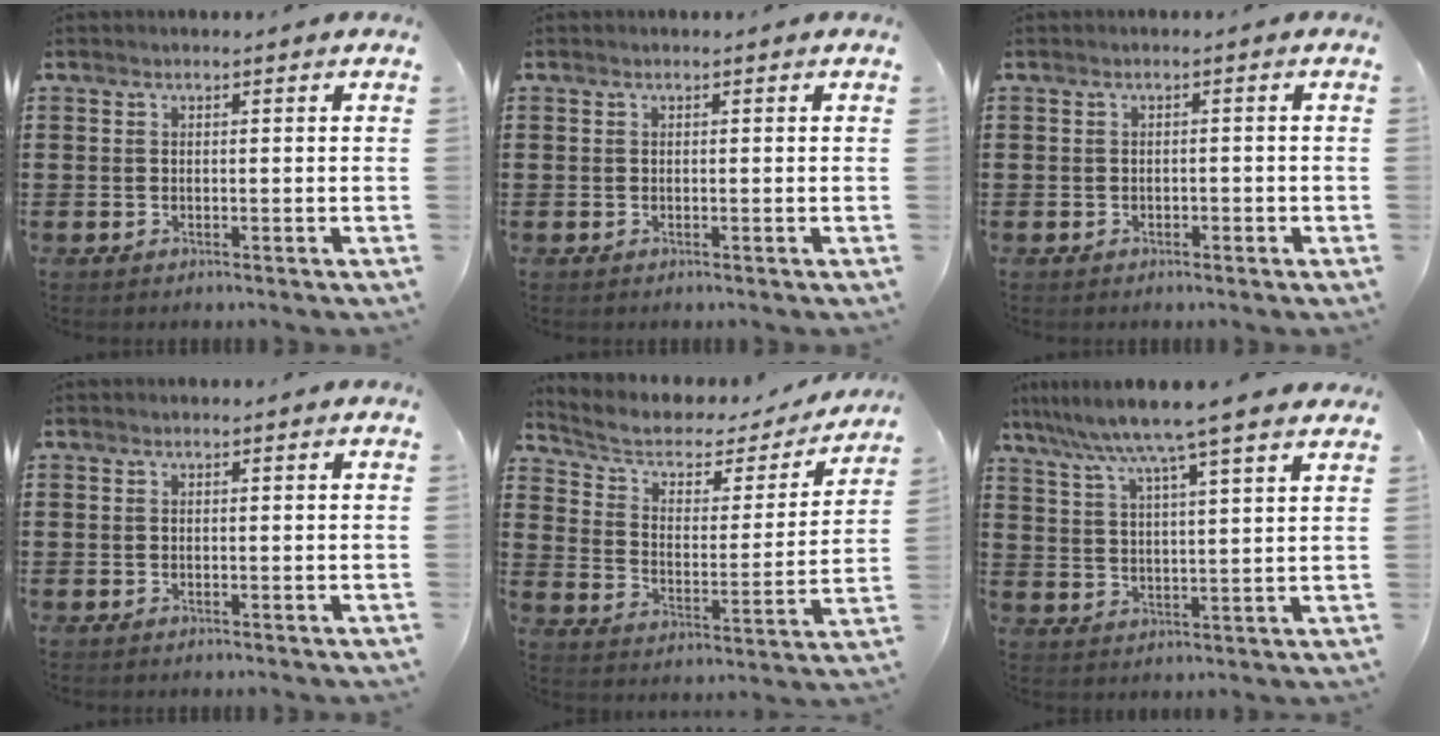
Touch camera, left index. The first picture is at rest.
{"total": 0.0}
{"total": 0.8, "force": [-0.7, 0.4, 0.3], "torque": [-0.010, -0.001, -0.015]}
{"total": 0.0}
{"total": 4.9, "force": [3.4, 2.7, 2.3], "torque": [-0.067, -0.018, 0.053]}
{"total": 7.5, "force": [6.2, -0.9, 4.0], "torque": [-0.100, -0.036, 0.103]}